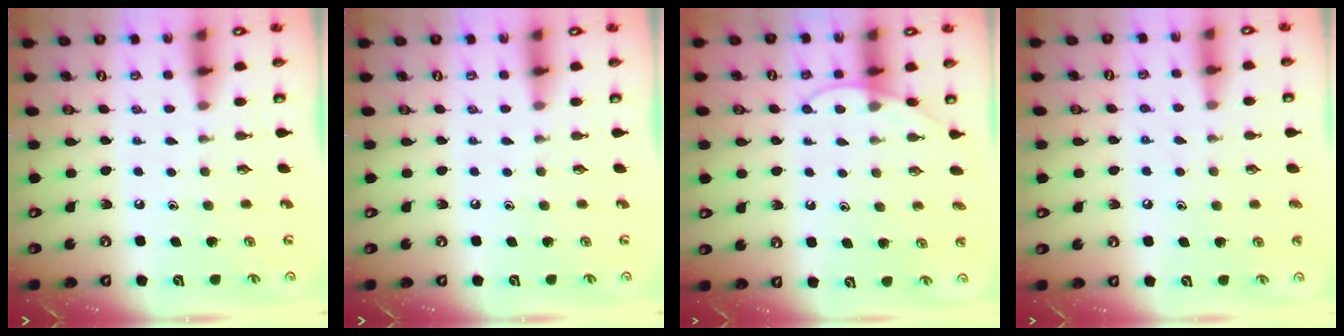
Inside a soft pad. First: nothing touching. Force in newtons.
{"total": 0.0}
{"total": 6.2, "press": 6.1, "slide": 0.5}
{"total": 5.6, "press": 5.5, "slide": 0.5}